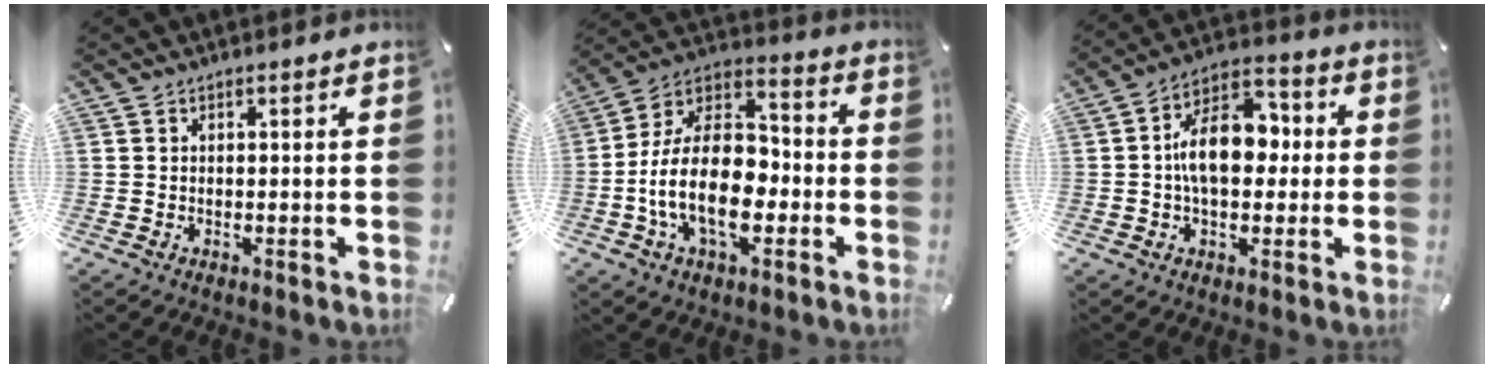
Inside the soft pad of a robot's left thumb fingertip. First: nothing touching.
{"total": 18.1, "force": [-4.9, 11.7, 13.0], "torque": [-0.258, 0.018, -0.087]}
{"total": 13.5, "force": [0.1, 8.4, 10.6], "torque": [-0.174, 0.007, 0.001]}